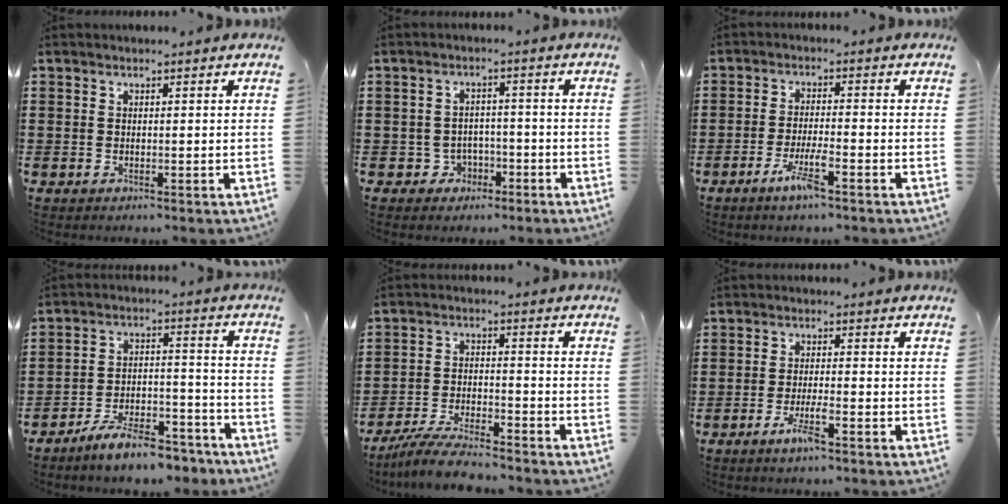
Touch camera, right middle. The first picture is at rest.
{"total": 2.8, "force": [-1.9, 2.0, 0.5], "torque": [-0.021, 0.003, -0.043]}
{"total": 4.8, "force": [-2.9, 0.5, 3.7], "torque": [-0.073, -0.004, -0.053]}
{"total": 8.4, "force": [-7.6, 1.3, 3.3], "torque": [-0.053, 0.020, -0.141]}
{"total": 6.4, "force": [-5.9, 0.5, 2.5], "torque": [-0.057, -0.006, -0.114]}
{"total": 3.7, "force": [-2.2, 0.4, 3.0], "torque": [-0.063, -0.003, -0.042]}